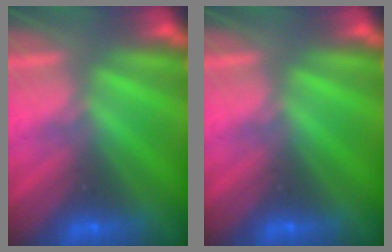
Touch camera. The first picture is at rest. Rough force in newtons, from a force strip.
{"total": 0.0}